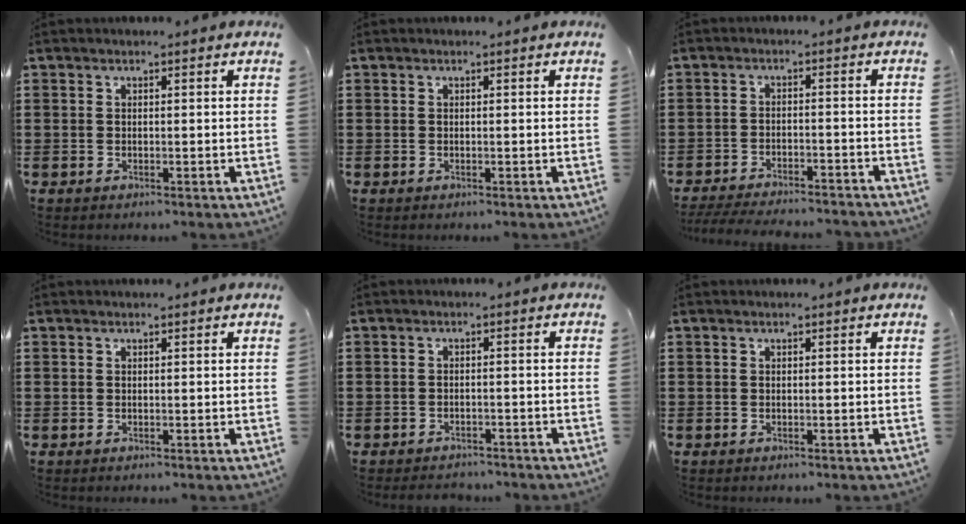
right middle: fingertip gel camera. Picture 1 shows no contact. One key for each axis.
{"total": 0.0}
{"total": 4.7, "fx": -4.6, "fy": 0.2, "fz": 1.0, "tx": -0.020, "ty": -0.005, "tz": -0.093}
{"total": 0.0}
{"total": 2.2, "fx": -2.1, "fy": 0.4, "fz": -0.2, "tx": -0.003, "ty": -0.001, "tz": -0.048}
{"total": 0.0}